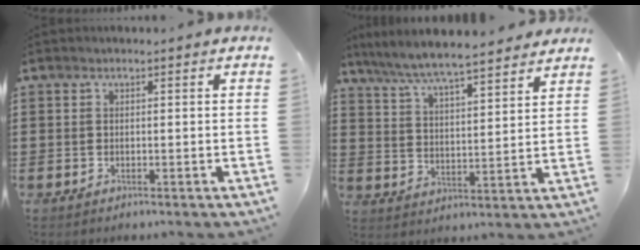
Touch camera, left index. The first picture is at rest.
{"total": 6.4, "force": [6.1, 0.0, 2.1], "torque": [-0.067, -0.036, 0.104]}